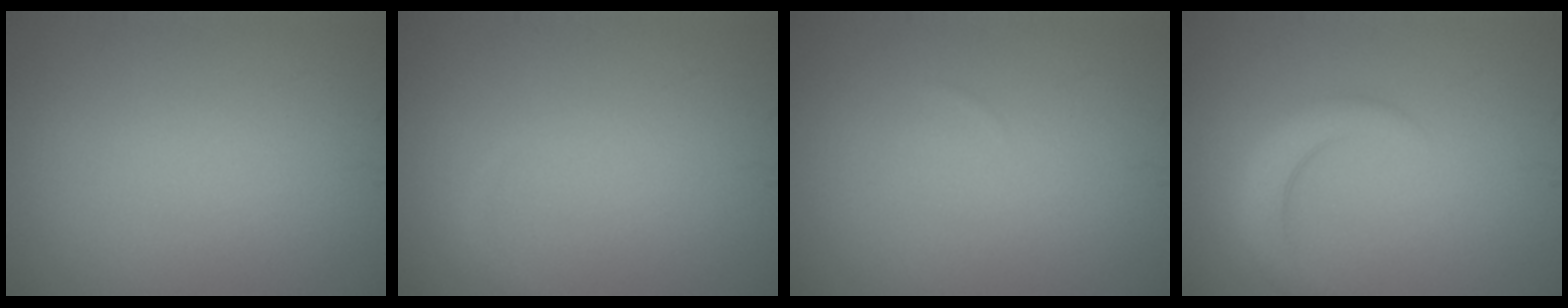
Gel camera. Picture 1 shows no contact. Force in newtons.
{"total": 0.6, "press": 0.6, "slide": 0.0}
{"total": 0.0}
{"total": 3.0, "press": 3.0, "slide": 0.3}